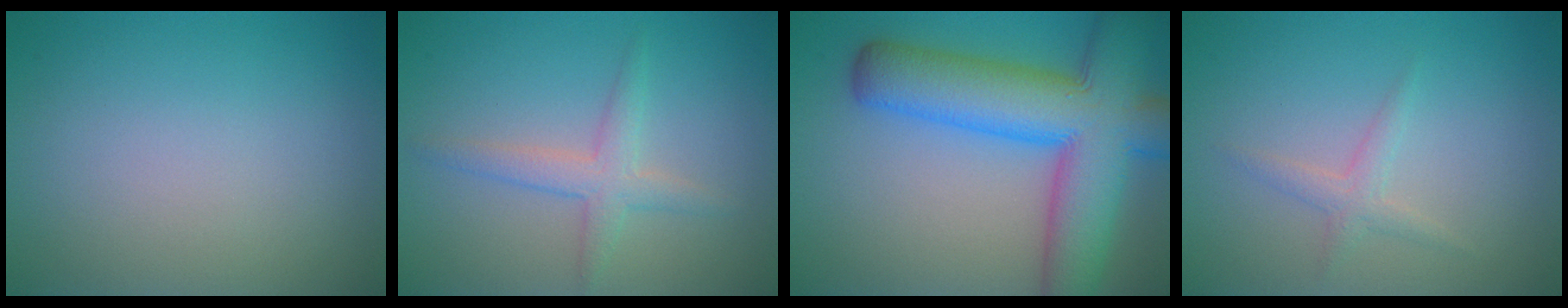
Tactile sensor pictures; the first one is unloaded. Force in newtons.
{"total": 2.5, "press": 2.5, "slide": 0.0}
{"total": 12.0, "press": 12.0, "slide": 0.4}
{"total": 1.5, "press": 1.5, "slide": 0.0}